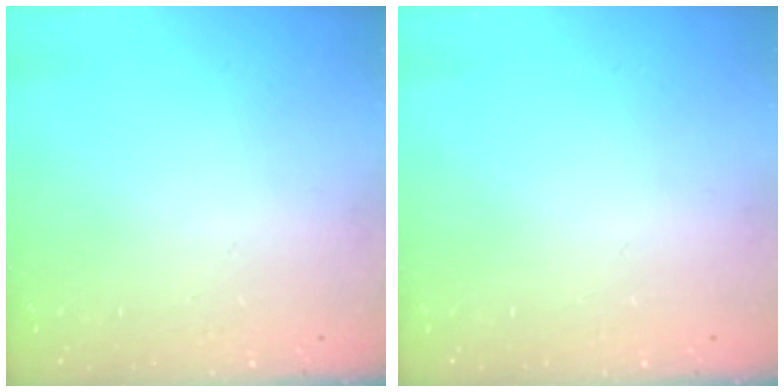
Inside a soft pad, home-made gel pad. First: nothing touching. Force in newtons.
{"total": 0.0}